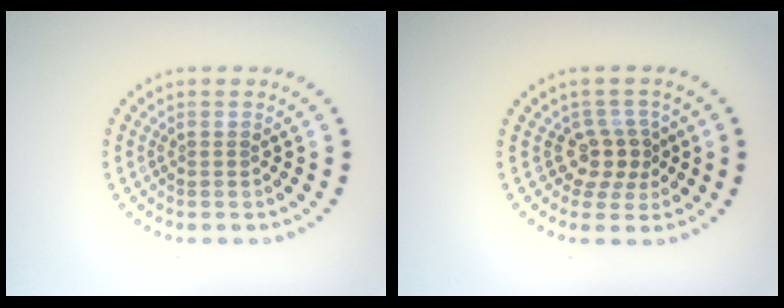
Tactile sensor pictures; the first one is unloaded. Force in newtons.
{"total": 2.7, "press": 2.1, "slide": 1.7}